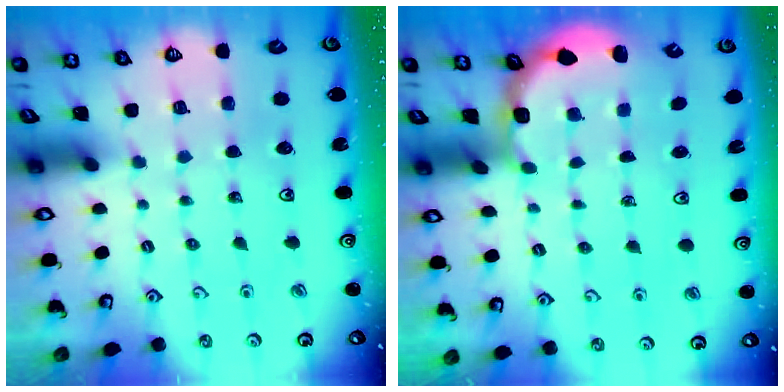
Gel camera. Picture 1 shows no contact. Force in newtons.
{"total": 2.7, "press": 2.3, "slide": 1.4}